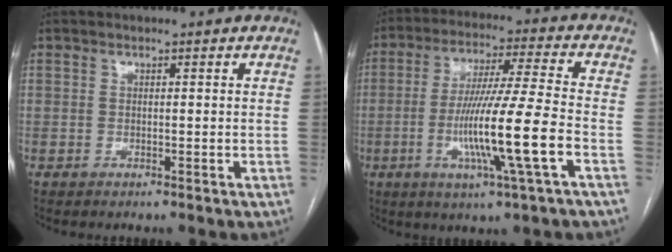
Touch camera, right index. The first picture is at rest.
{"total": 14.2, "force": [-4.0, -0.8, 13.6], "torque": [-0.258, -0.013, -0.075]}